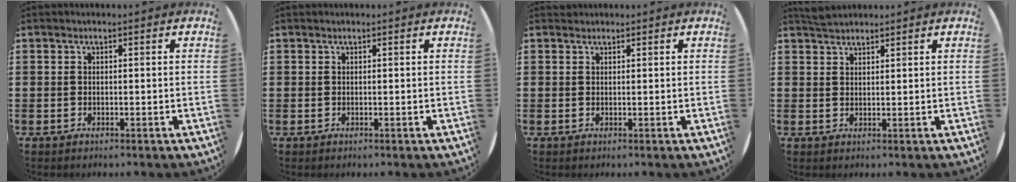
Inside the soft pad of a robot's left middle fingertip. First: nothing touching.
{"total": 0.0}
{"total": 0.5, "force": [0.5, 0.1, -0.1], "torque": [0.002, 0.004, 0.009]}
{"total": 2.1, "force": [2.0, 0.5, 0.3], "torque": [-0.002, 0.000, 0.038]}